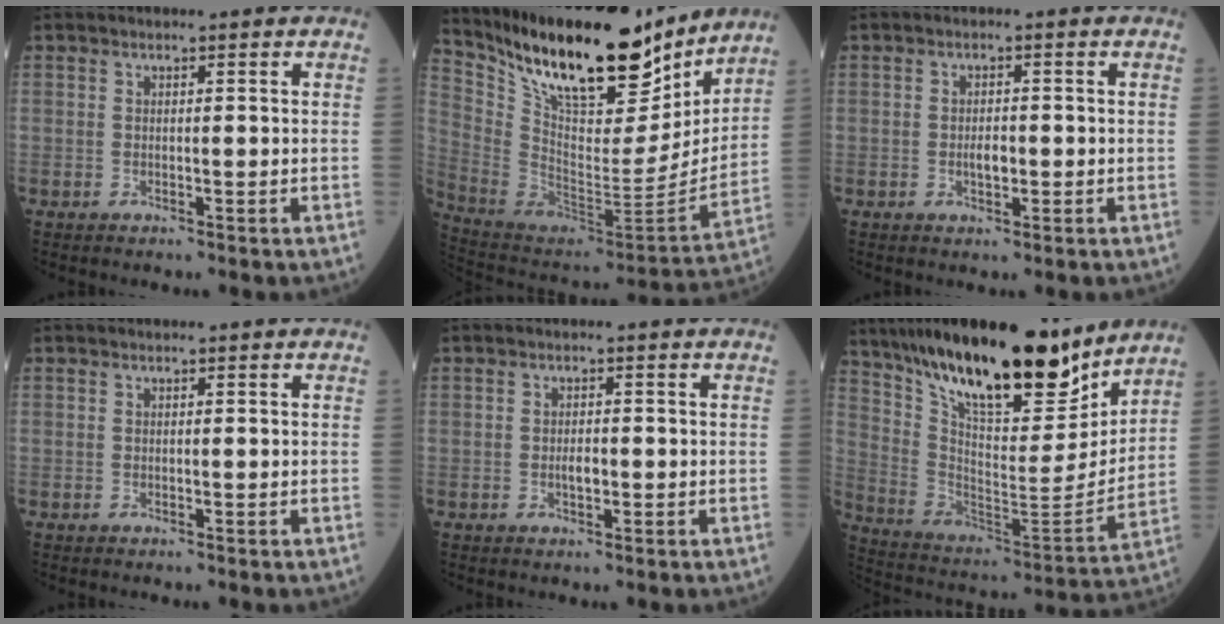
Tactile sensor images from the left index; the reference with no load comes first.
{"total": 24.3, "force": [19.5, 6.6, 13.0], "torque": [-0.234, -0.025, 0.327]}
{"total": 2.2, "force": [-0.3, 1.0, 1.9], "torque": [-0.035, 0.002, -0.004]}
{"total": 0.0}
{"total": 1.8, "force": [-0.3, 0.7, 1.6], "torque": [-0.030, 0.001, -0.005]}
{"total": 24.9, "force": [19.3, 5.7, 14.6], "torque": [-0.254, -0.012, 0.325]}